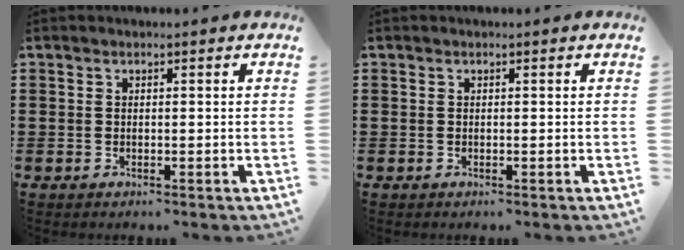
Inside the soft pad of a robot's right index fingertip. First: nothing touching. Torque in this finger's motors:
{"motor_torque": [0.17, 0.17, 0.00, 0.00]}